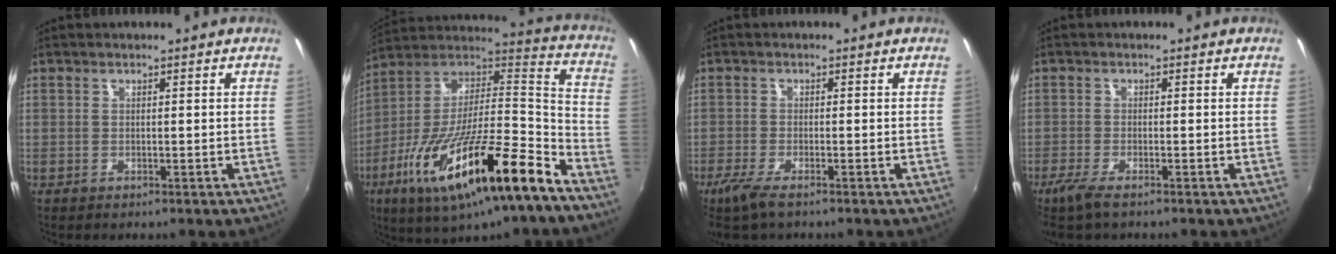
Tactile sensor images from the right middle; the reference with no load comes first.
{"total": 27.2, "force": [-14.9, 5.6, 22.0], "torque": [-0.362, -0.037, -0.260]}
{"total": 5.2, "force": [-3.6, 0.8, 3.6], "torque": [-0.088, -0.019, -0.071]}
{"total": 4.2, "force": [-3.0, 0.5, 3.0], "torque": [-0.072, -0.015, -0.058]}